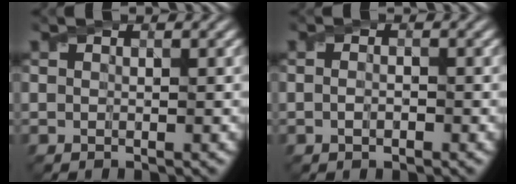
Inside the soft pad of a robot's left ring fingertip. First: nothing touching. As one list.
[{"total": 1.2, "force": [-0.4, 0.5, 1.0], "torque": [-0.022, -0.001, -0.009]}]